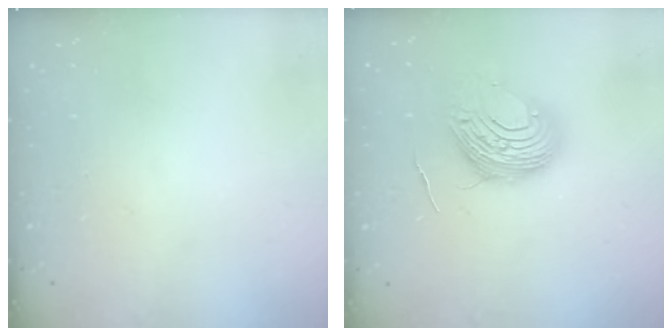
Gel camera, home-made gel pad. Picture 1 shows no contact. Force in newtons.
{"total": 10.8, "press": 10.8, "slide": 1.1}